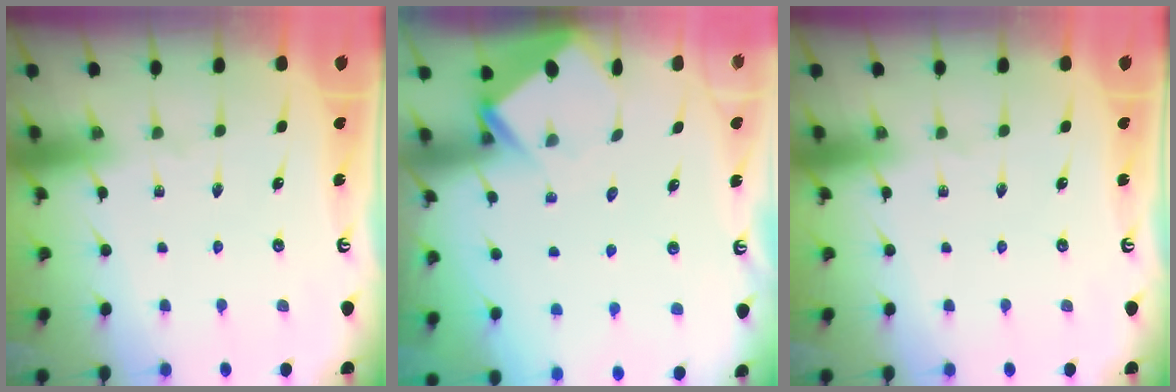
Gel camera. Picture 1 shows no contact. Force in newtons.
{"total": 4.5, "press": 4.5, "slide": 0.4}
{"total": 0.0}